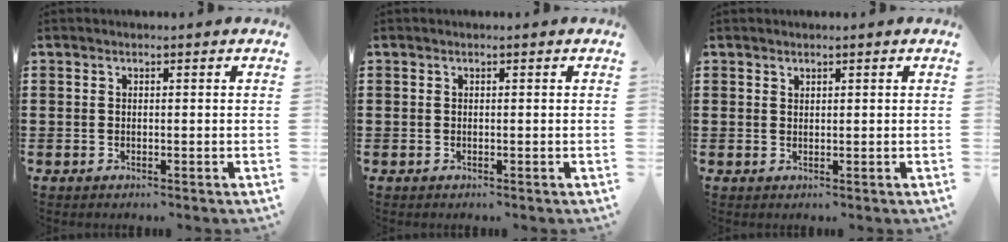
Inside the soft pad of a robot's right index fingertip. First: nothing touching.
{"total": 0.0}
{"total": 0.8, "force": [0.7, 0.3, 0.1], "torque": [-0.002, 0.001, 0.015]}